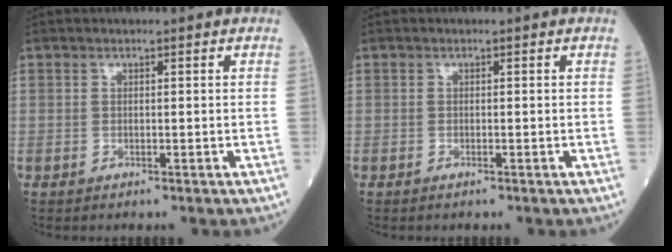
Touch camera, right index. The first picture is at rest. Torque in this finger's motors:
{"motor_torque": [-0.15, -0.20, 0.02, -0.01]}